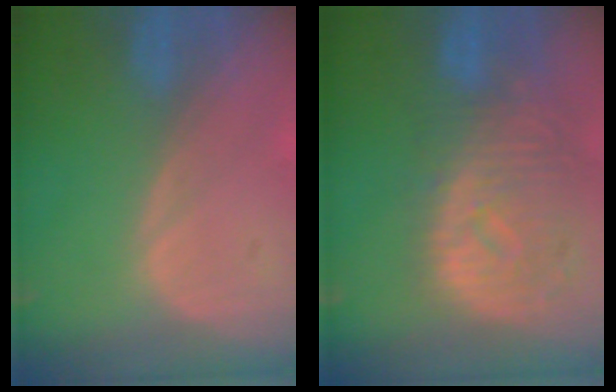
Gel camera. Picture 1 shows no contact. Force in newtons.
{"total": 11.4, "press": 9.9, "slide": 5.6}